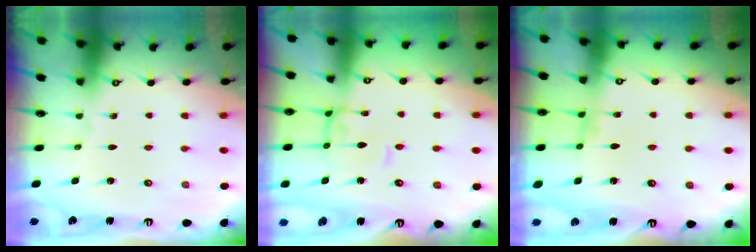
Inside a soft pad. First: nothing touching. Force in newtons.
{"total": 2.2, "press": 2.1, "slide": 0.6}
{"total": 1.0, "press": 0.9, "slide": 0.3}